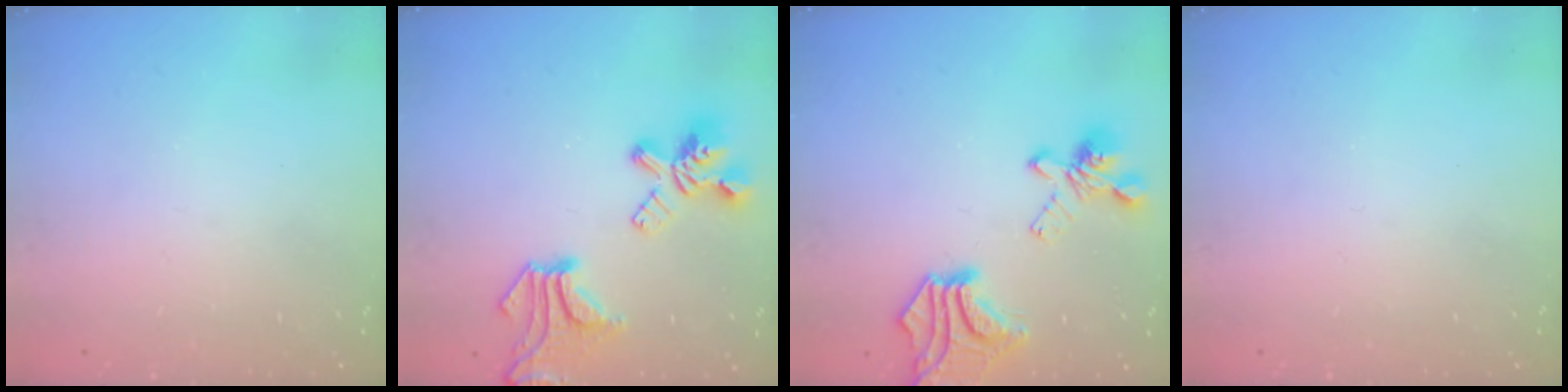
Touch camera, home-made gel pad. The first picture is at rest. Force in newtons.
{"total": 10.7, "press": 10.3, "slide": 2.8}
{"total": 9.3, "press": 8.7, "slide": 3.2}
{"total": 0.0}